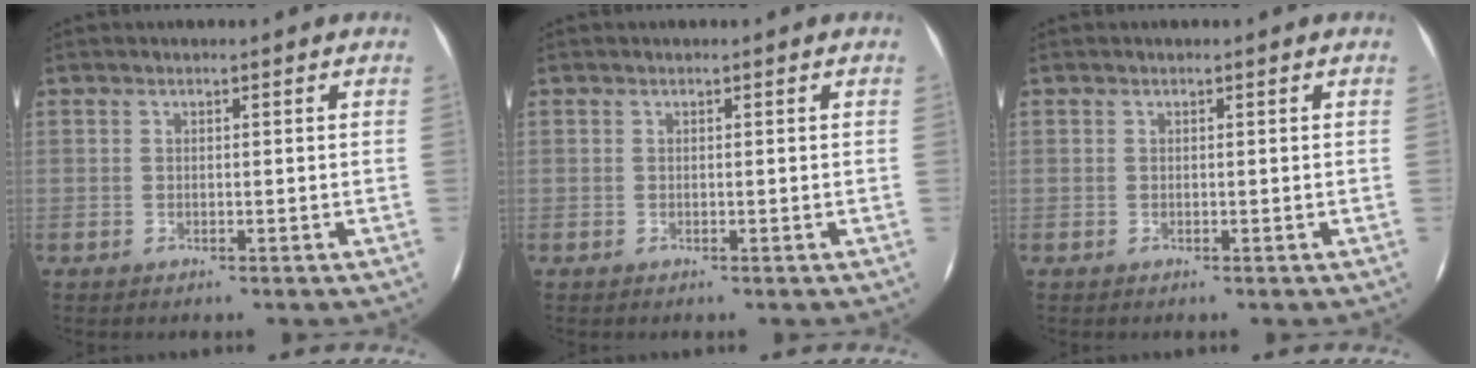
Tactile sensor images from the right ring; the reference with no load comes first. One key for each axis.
{"total": 0.0}
{"total": 0.0}